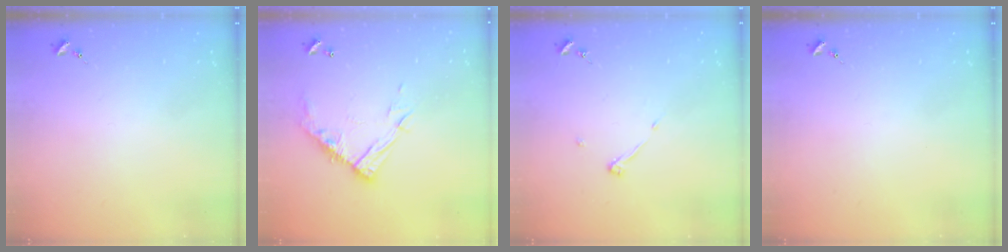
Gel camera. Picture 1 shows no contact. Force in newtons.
{"total": 13.1, "press": 13.1, "slide": 1.1}
{"total": 3.6, "press": 3.6, "slide": 0.4}
{"total": 0.0}